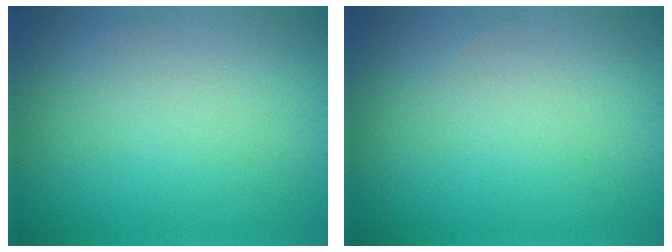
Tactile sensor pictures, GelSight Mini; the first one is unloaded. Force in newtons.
{"total": 0.0}